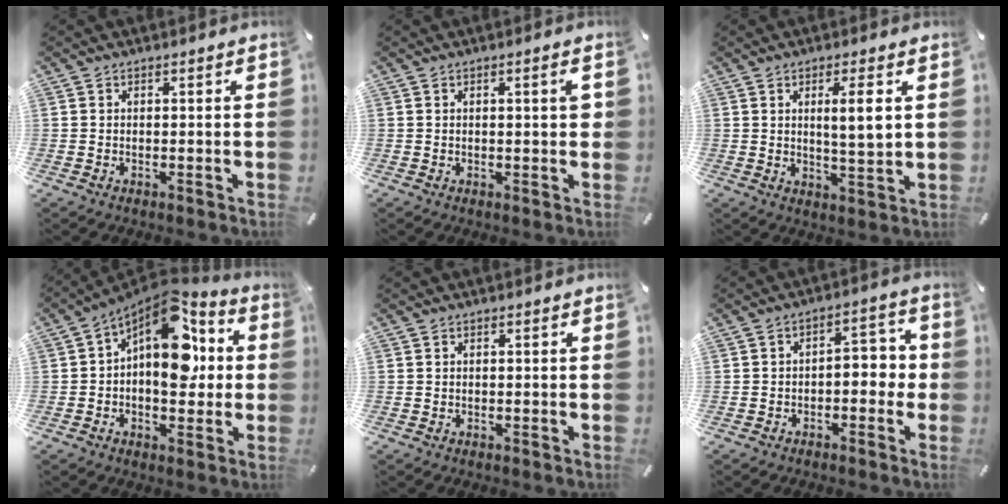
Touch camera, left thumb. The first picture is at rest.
{"total": 2.4, "force": [0.5, 0.6, 2.3], "torque": [-0.035, 0.001, 0.004]}
{"total": 6.9, "force": [2.0, 1.2, 6.5], "torque": [-0.113, -0.008, 0.028]}
{"total": 15.1, "force": [4.1, 9.4, 11.2], "torque": [-0.156, -0.041, 0.071]}
{"total": 0.0}
{"total": 5.7, "force": [-1.3, 3.5, 4.4], "torque": [-0.058, 0.003, -0.032]}